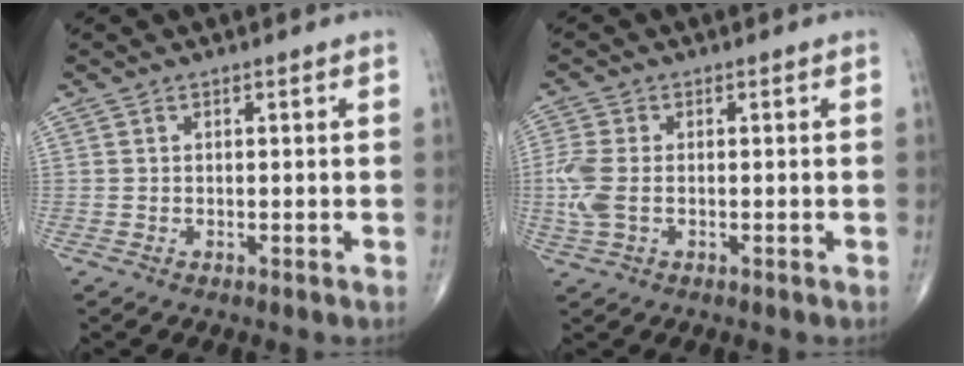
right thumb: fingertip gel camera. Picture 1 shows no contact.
{"total": 5.9, "force": [-0.6, 3.4, 4.7], "torque": [-0.138, 0.002, -0.014]}